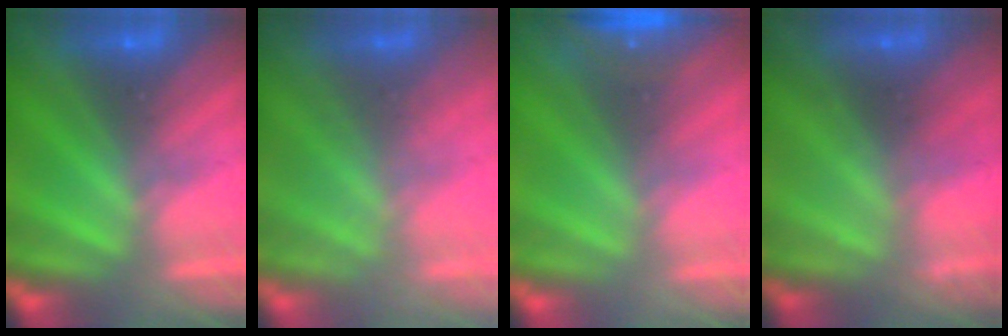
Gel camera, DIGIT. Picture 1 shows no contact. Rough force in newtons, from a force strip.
{"total": 1.7}
{"total": 7.5}
{"total": 2.1}